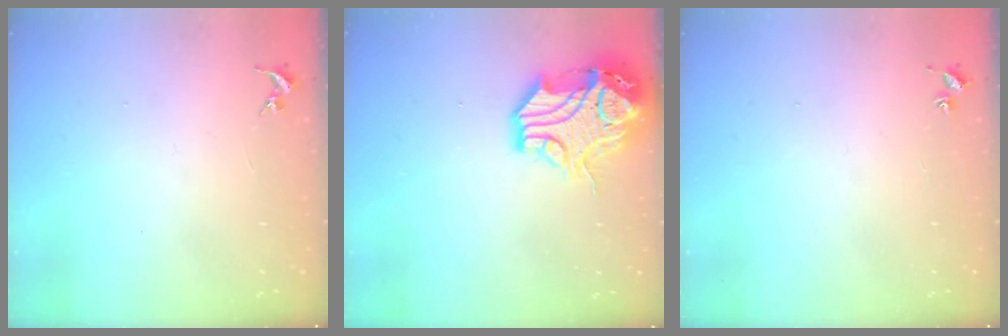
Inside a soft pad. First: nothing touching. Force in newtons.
{"total": 17.5, "press": 17.4, "slide": 1.9}
{"total": 2.0, "press": 2.0, "slide": 0.2}